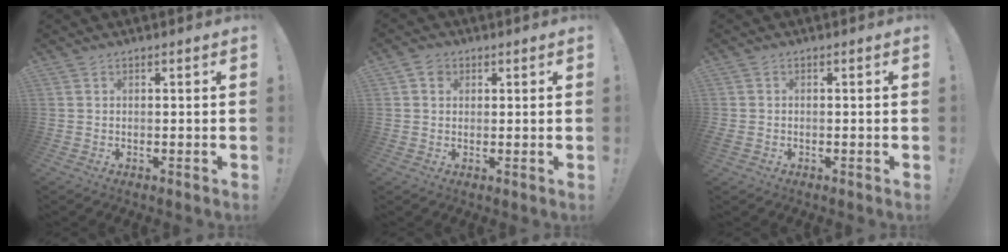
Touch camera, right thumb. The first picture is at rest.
{"total": 2.7, "force": [1.0, 2.4, 1.0], "torque": [-0.009, -0.002, 0.017]}
{"total": 1.0, "force": [-0.4, 0.9, 0.3], "torque": [-0.003, 0.002, -0.008]}